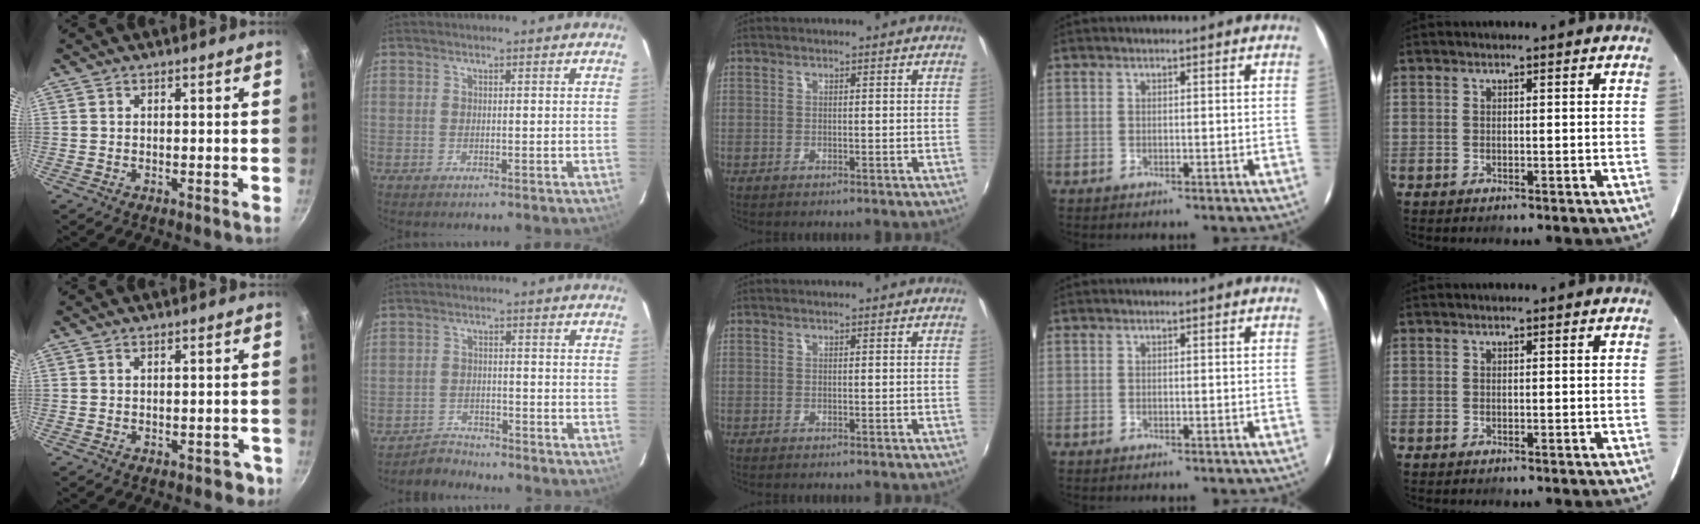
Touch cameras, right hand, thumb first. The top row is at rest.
{"thumb": {"total": 2.4, "force": [-1.4, 1.6, 1.1], "torque": [0.007, 0.028, 0.003]}, "index": {"total": 3.6, "force": [-3.4, 1.1, -0.6], "torque": [0.002, 0.010, -0.061]}}